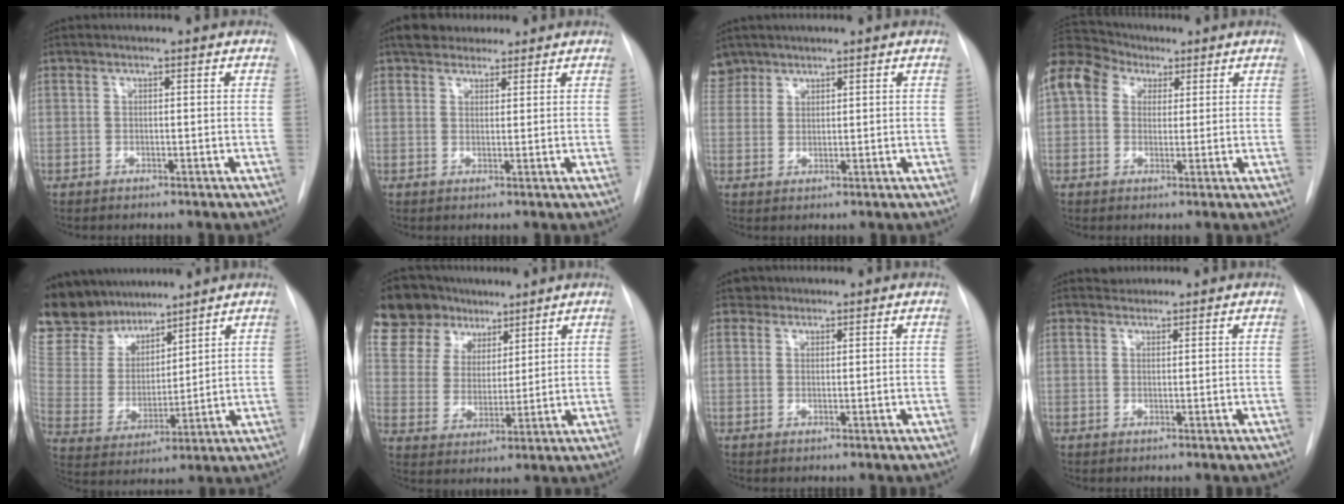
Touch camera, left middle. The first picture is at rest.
{"total": 5.0, "force": [4.1, 2.4, 1.6], "torque": [-0.021, 0.017, 0.069]}
{"total": 3.4, "force": [2.9, 1.8, -0.3], "torque": [0.009, 0.007, 0.057]}
{"total": 15.6, "force": [6.8, 11.8, 7.4], "torque": [-0.209, 0.086, 0.128]}
{"total": 13.7, "force": [12.5, 5.3, 2.3], "torque": [-0.057, 0.015, 0.253]}
{"total": 13.6, "force": [10.4, 7.9, 4.0], "torque": [-0.075, 0.042, 0.191]}
{"total": 1.5, "force": [1.1, 0.9, -0.2], "torque": [0.008, 0.005, 0.012]}
{"total": 1.2, "force": [1.1, 0.4, -0.3], "torque": [0.001, 0.002, 0.016]}